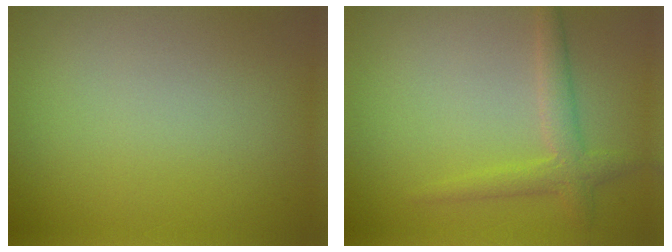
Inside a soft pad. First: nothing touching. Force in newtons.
{"total": 2.3, "press": 2.3, "slide": 0.0}